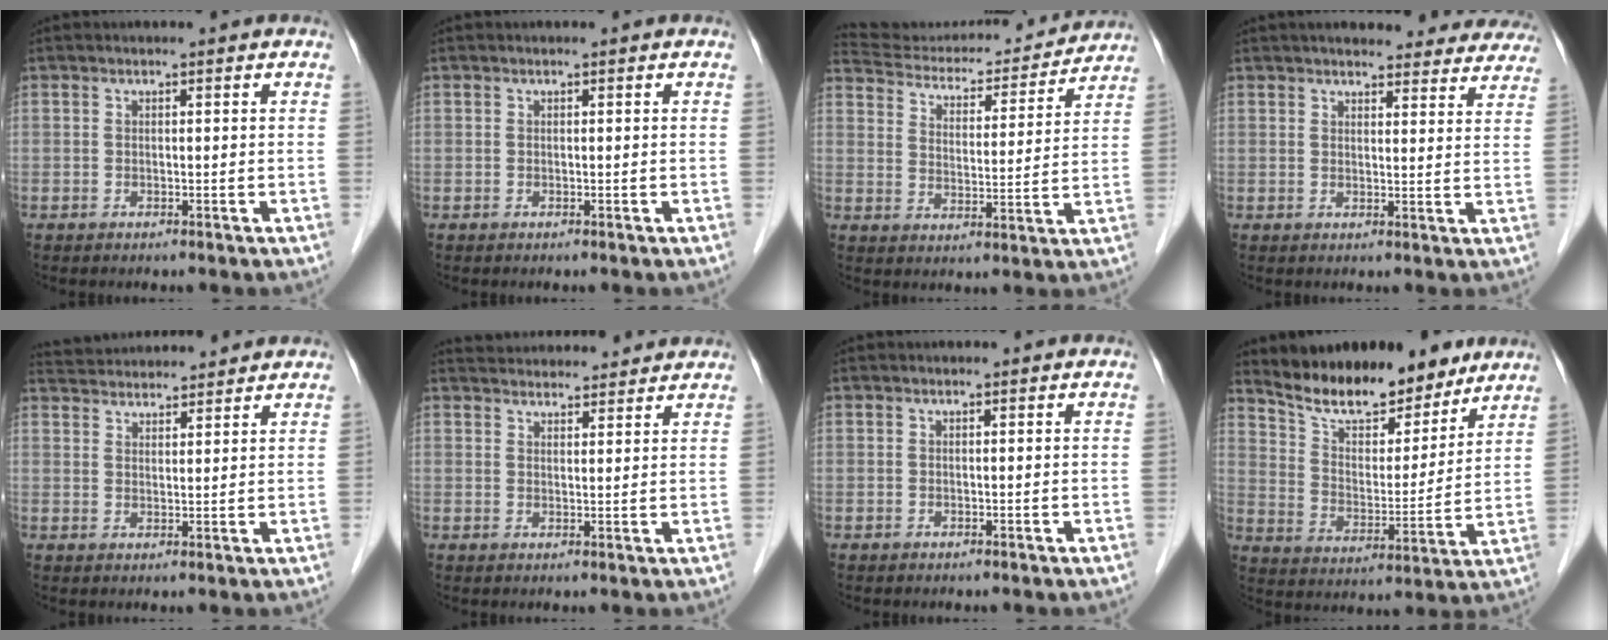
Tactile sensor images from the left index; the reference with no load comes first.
{"total": 0.0}
{"total": 19.2, "force": [18.4, 3.2, 4.2], "torque": [-0.063, -0.006, 0.259]}
{"total": 19.0, "force": [17.4, 4.8, 5.9], "torque": [-0.055, -0.001, 0.194]}
{"total": 9.8, "force": [9.5, 1.2, 2.1], "torque": [-0.041, 0.034, 0.147]}
{"total": 10.3, "force": [9.9, 1.6, 2.2], "torque": [-0.029, 0.028, 0.133]}
{"total": 0.0}
{"total": 14.4, "force": [12.4, 4.7, 5.7], "torque": [-0.086, -0.004, 0.208]}